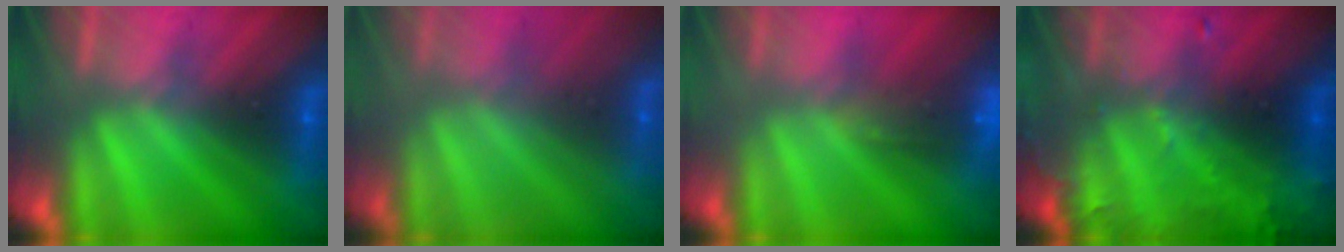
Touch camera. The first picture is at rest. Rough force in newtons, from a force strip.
{"total": 2.0}
{"total": 9.3}
{"total": 6.8}